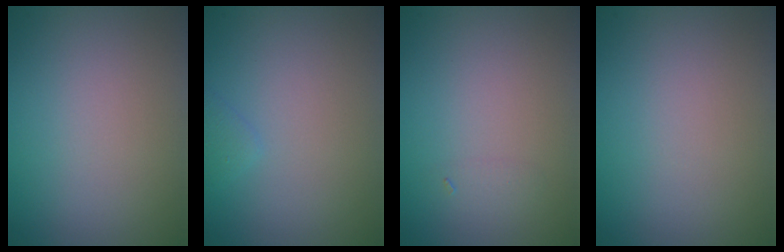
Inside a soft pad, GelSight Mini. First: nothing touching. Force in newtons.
{"total": 0.9, "press": 0.9, "slide": 0.0}
{"total": 0.6, "press": 0.6, "slide": 0.0}
{"total": 0.0}